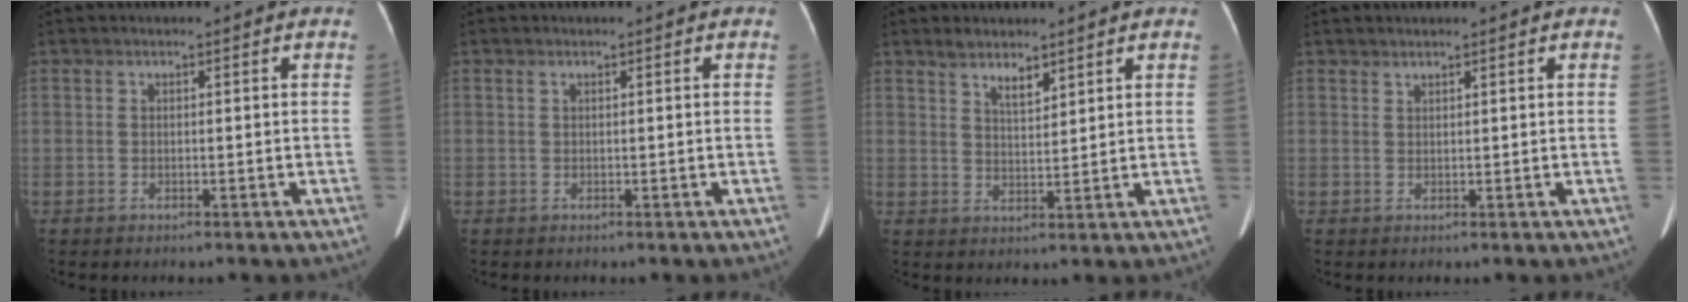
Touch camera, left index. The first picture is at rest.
{"total": 0.0}
{"total": 3.5, "force": [2.7, 1.0, 1.9], "torque": [-0.039, 0.005, 0.054]}
{"total": 0.9, "force": [0.9, 0.0, 0.2], "torque": [-0.005, 0.007, 0.021]}